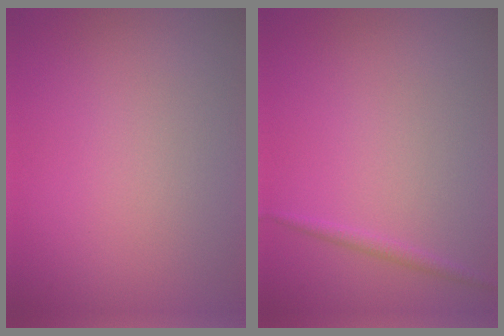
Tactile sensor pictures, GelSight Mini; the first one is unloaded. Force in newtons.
{"total": 0.9, "press": 0.9, "slide": 0.1}